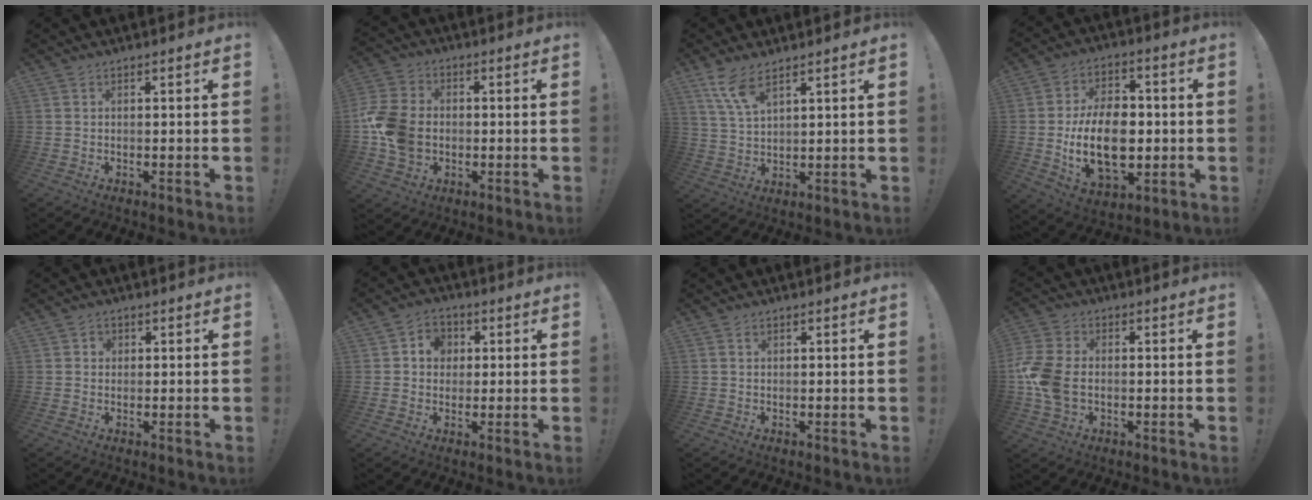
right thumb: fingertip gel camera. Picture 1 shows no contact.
{"total": 13.4, "force": [-1.9, 10.1, 8.6], "torque": [-0.176, 0.013, -0.032]}
{"total": 7.6, "force": [5.3, 2.3, 4.9], "torque": [-0.097, -0.022, 0.100]}
{"total": 19.6, "force": [-1.9, 12.6, 14.9], "torque": [-0.268, -0.001, -0.029]}
{"total": 1.6, "force": [0.3, 1.5, 0.4], "torque": [-0.003, 0.001, 0.002]}
{"total": 6.3, "force": [1.0, 5.7, 2.5], "torque": [-0.039, 0.004, 0.020]}
{"total": 0.6, "force": [0.4, 0.4, 0.3], "torque": [-0.008, 0.001, 0.008]}
{"total": 11.9, "force": [-1.7, 8.0, 8.6], "torque": [-0.192, -0.001, -0.032]}